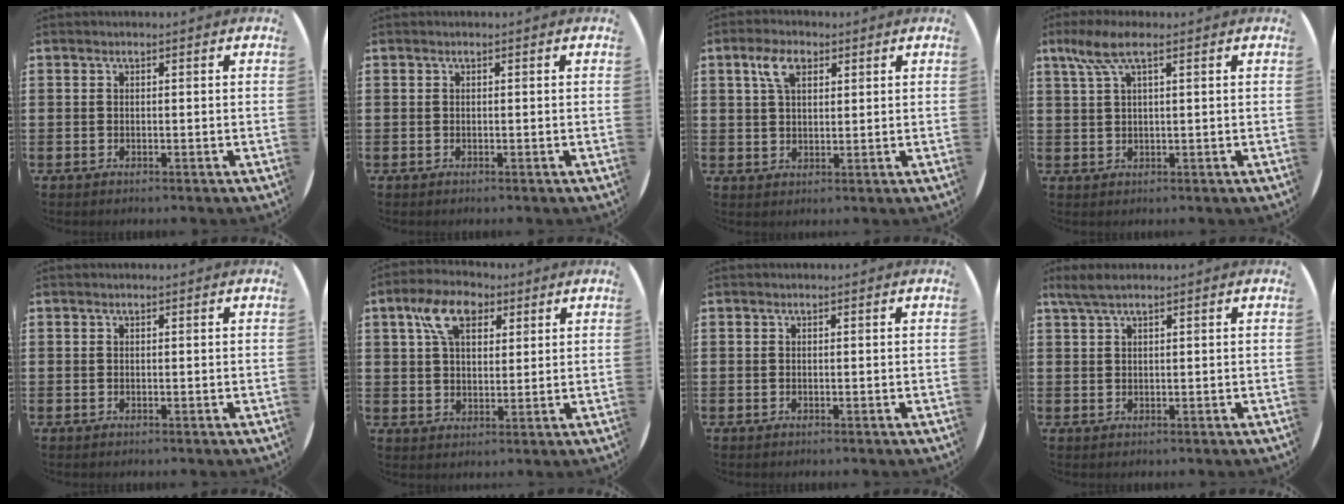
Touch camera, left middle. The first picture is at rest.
{"total": 0.0}
{"total": 4.6, "force": [2.6, 2.5, 2.8], "torque": [-0.057, 0.007, 0.046]}
{"total": 4.6, "force": [2.5, 1.1, 3.8], "torque": [-0.080, 0.006, 0.044]}
{"total": 0.0}
{"total": 7.8, "force": [4.3, 4.7, 4.5], "torque": [-0.090, 0.010, 0.077]}
{"total": 0.0}
{"total": 2.1, "force": [1.6, 0.2, 1.3], "torque": [-0.028, 0.004, 0.028]}